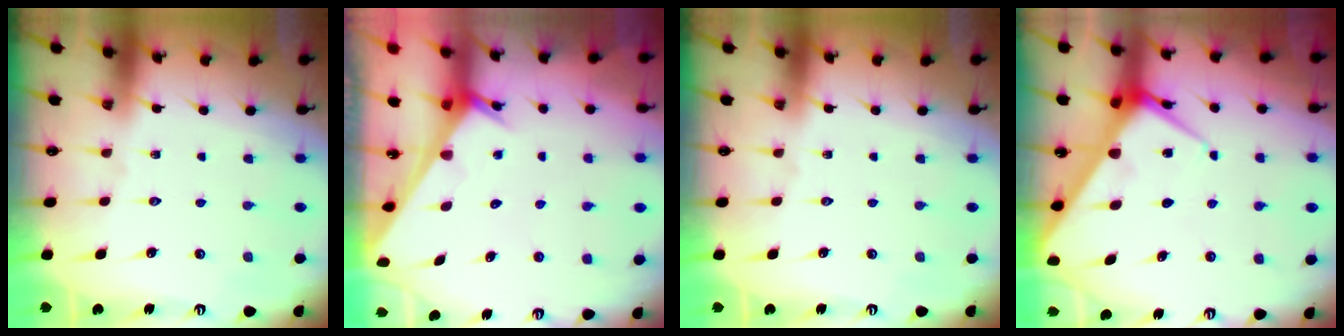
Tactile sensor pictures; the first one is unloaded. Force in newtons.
{"total": 4.9, "press": 4.9, "slide": 0.2}
{"total": 0.0}
{"total": 8.5, "press": 8.4, "slide": 0.6}